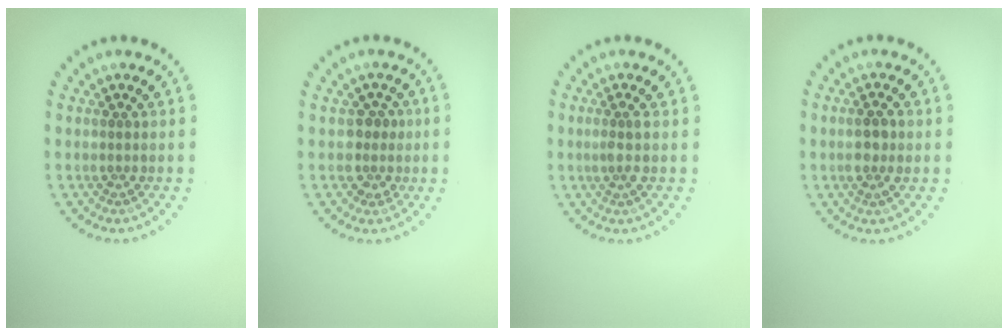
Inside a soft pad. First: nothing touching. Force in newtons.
{"total": 2.1, "press": 1.7, "slide": 1.2}
{"total": 1.5, "press": 1.1, "slide": 1.0}
{"total": 2.0, "press": 1.9, "slide": 0.6}